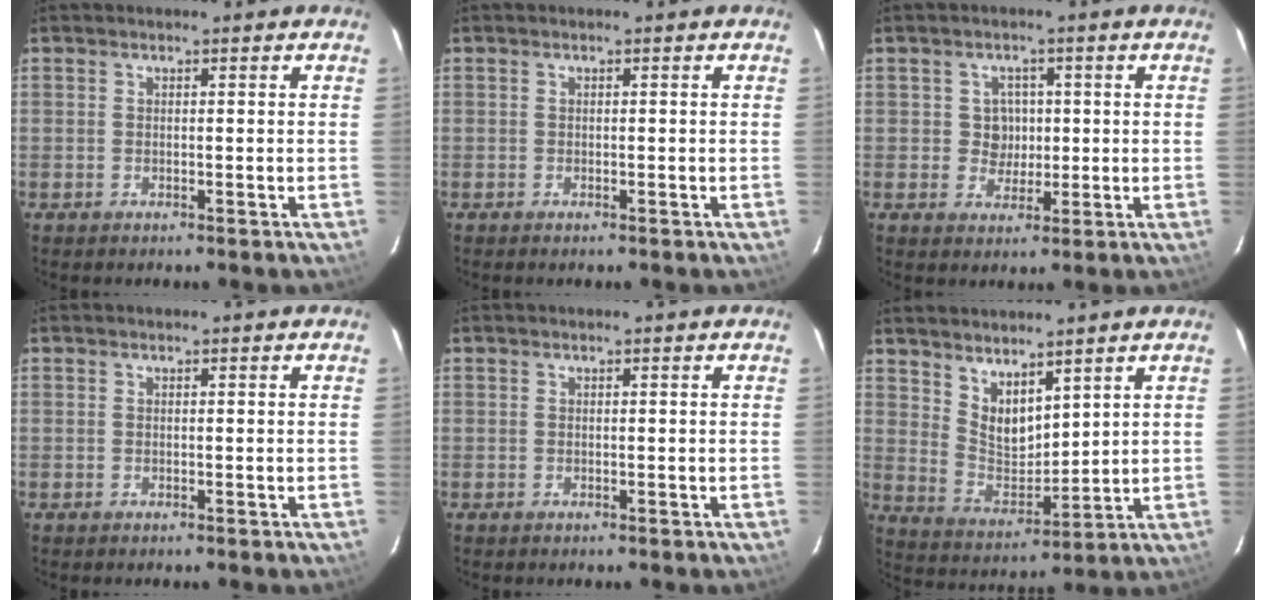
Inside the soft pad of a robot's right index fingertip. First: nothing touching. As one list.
[{"total": 0.0}, {"total": 3.9, "force": [0.2, 3.8, 0.8], "torque": [-0.013, 0.010, 0.008]}, {"total": 0.0}, {"total": 0.0}, {"total": 8.1, "force": [5.9, 3.8, 4.2], "torque": [-0.070, -0.005, 0.122]}]